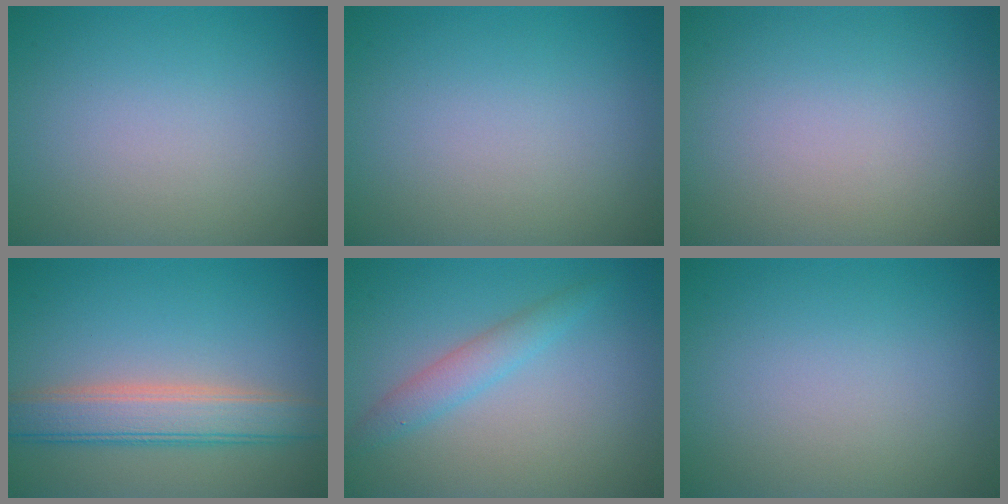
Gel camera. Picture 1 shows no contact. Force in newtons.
{"total": 0.0}
{"total": 0.0}
{"total": 5.0, "press": 5.0, "slide": 0.1}
{"total": 2.3, "press": 2.3, "slide": 0.1}
{"total": 0.0}